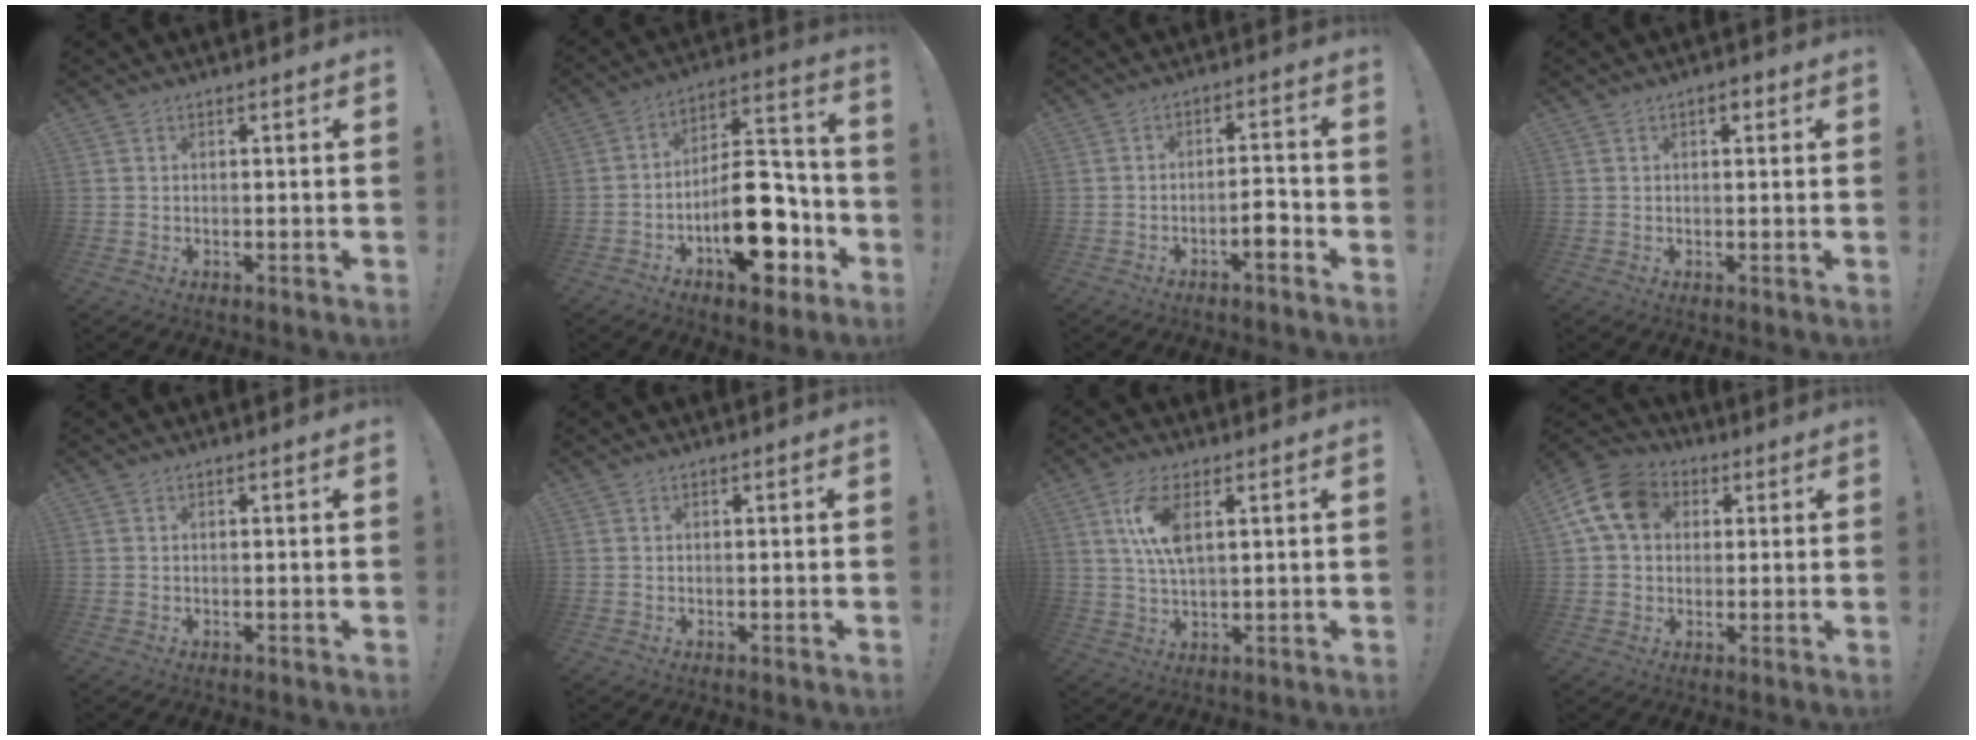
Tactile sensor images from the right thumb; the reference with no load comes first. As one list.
[{"total": 20.5, "force": [-8.5, 10.5, 15.5], "torque": [-0.224, 0.069, -0.121]}, {"total": 5.8, "force": [-3.5, 1.5, 4.4], "torque": [-0.064, 0.016, -0.059]}, {"total": 2.0, "force": [0.8, 1.1, 1.5], "torque": [-0.016, 0.001, 0.009]}, {"total": 0.0}, {"total": 0.0}, {"total": 9.3, "force": [3.0, 3.6, 8.1], "torque": [-0.161, -0.005, 0.053]}, {"total": 13.5, "force": [3.9, 10.2, 7.8], "torque": [-0.138, 0.000, 0.079]}]